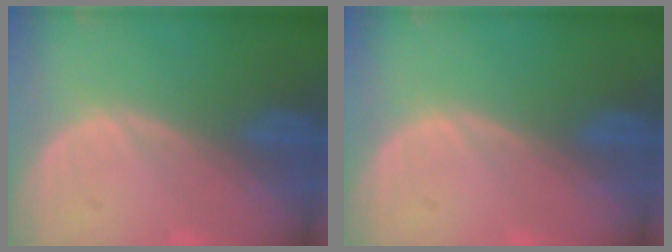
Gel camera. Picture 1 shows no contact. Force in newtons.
{"total": 0.0}